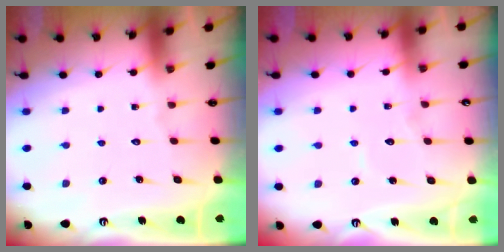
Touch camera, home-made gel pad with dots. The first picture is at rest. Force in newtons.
{"total": 4.4, "press": 4.4, "slide": 0.4}